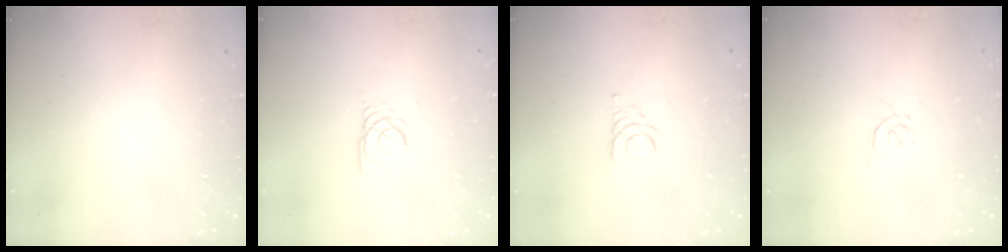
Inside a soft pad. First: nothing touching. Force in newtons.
{"total": 2.3, "press": 2.3, "slide": 0.1}
{"total": 2.9, "press": 2.9, "slide": 0.3}
{"total": 1.2, "press": 1.2, "slide": 0.4}